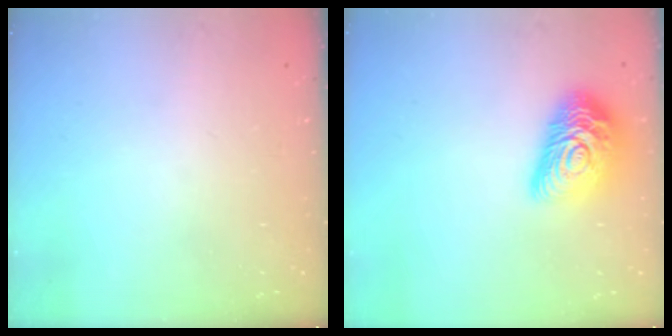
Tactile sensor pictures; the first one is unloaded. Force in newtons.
{"total": 15.6, "press": 15.6, "slide": 0.7}